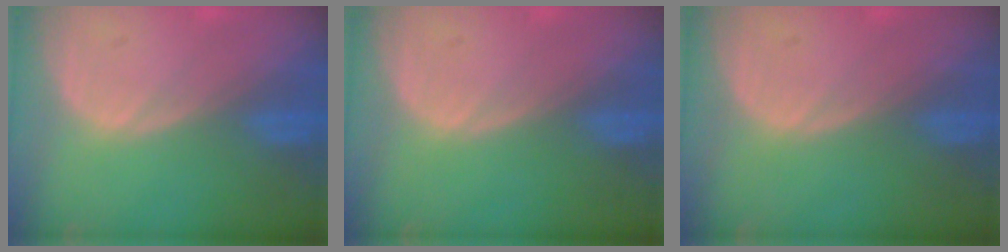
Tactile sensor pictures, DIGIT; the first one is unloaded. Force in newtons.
{"total": 0.0}
{"total": 0.0}